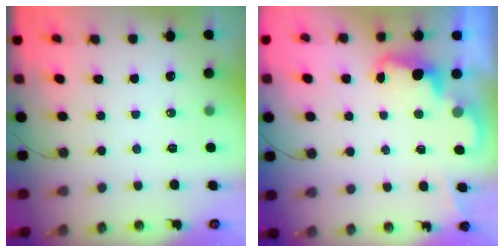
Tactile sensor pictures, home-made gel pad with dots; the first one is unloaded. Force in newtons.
{"total": 2.5, "press": 2.4, "slide": 0.5}